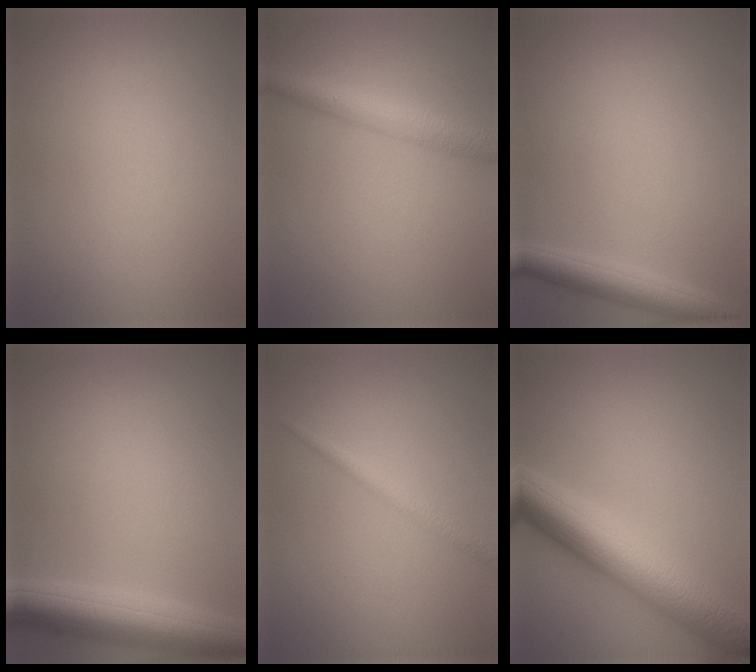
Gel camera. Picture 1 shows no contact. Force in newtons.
{"total": 3.5, "press": 3.5, "slide": 0.1}
{"total": 3.3, "press": 3.3, "slide": 0.1}
{"total": 6.6, "press": 6.6, "slide": 0.3}
{"total": 1.5, "press": 1.5, "slide": 0.0}
{"total": 9.4, "press": 9.4, "slide": 0.1}